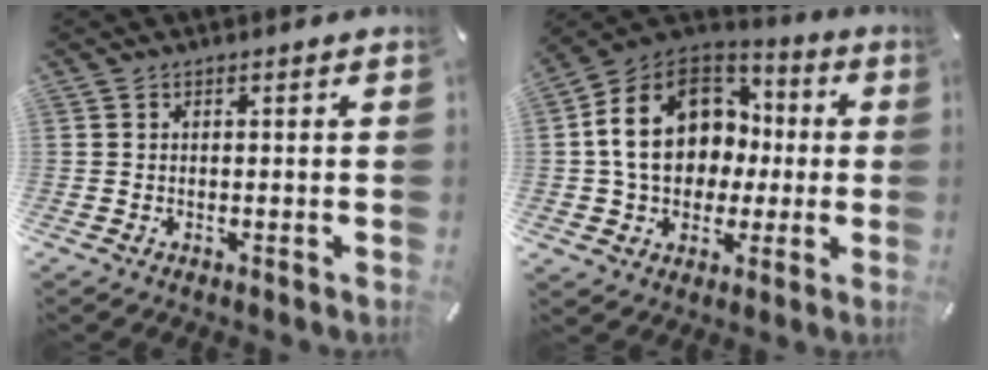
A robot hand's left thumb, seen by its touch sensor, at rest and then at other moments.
{"total": 18.5, "force": [1.1, 15.0, 10.8], "torque": [-0.209, 0.020, 0.026]}